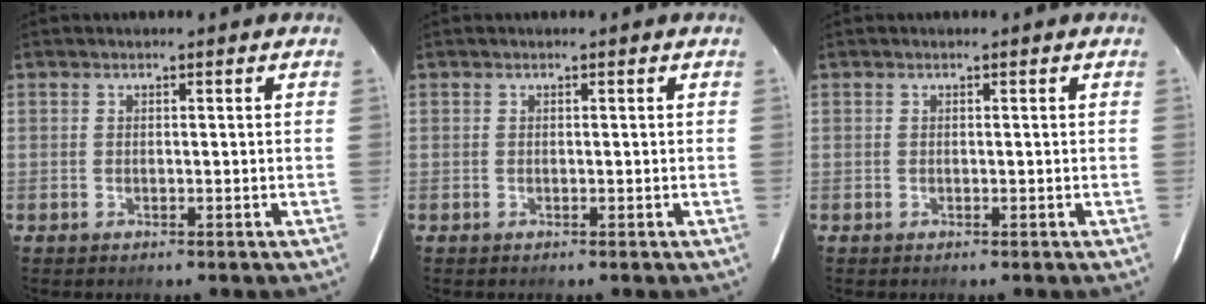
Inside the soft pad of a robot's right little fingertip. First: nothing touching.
{"total": 0.0}
{"total": 0.0}